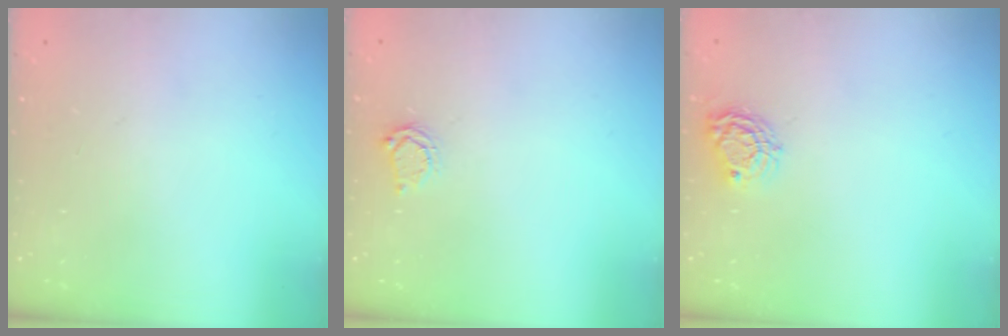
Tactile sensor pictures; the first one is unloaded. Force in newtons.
{"total": 3.7, "press": 3.7, "slide": 0.5}
{"total": 7.1, "press": 7.1, "slide": 0.2}